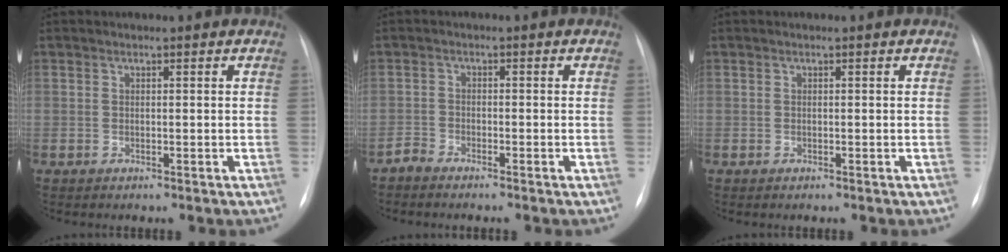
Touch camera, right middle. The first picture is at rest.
{"total": 1.8, "force": [-1.7, 0.1, 0.4], "torque": [-0.012, -0.002, -0.035]}
{"total": 0.0}